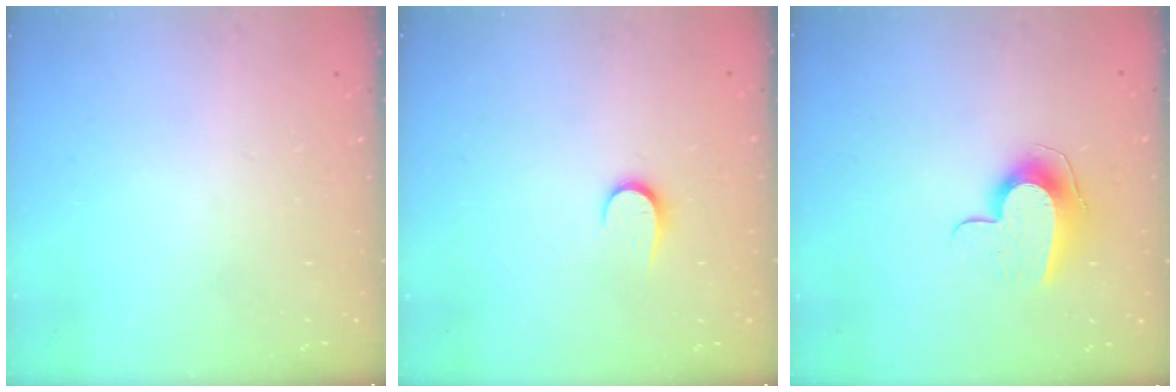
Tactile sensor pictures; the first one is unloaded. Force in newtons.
{"total": 5.7, "press": 5.7, "slide": 0.6}
{"total": 9.4, "press": 9.4, "slide": 0.2}